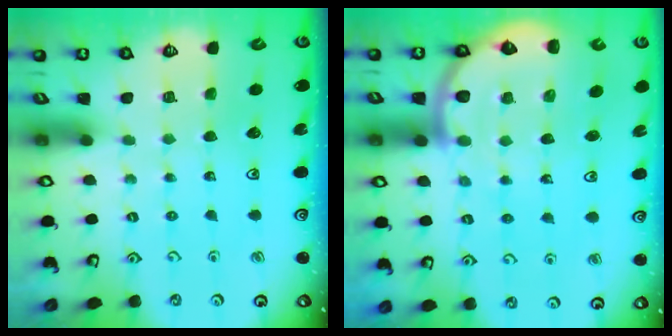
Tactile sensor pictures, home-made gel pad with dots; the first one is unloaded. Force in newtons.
{"total": 8.6, "press": 8.4, "slide": 1.8}